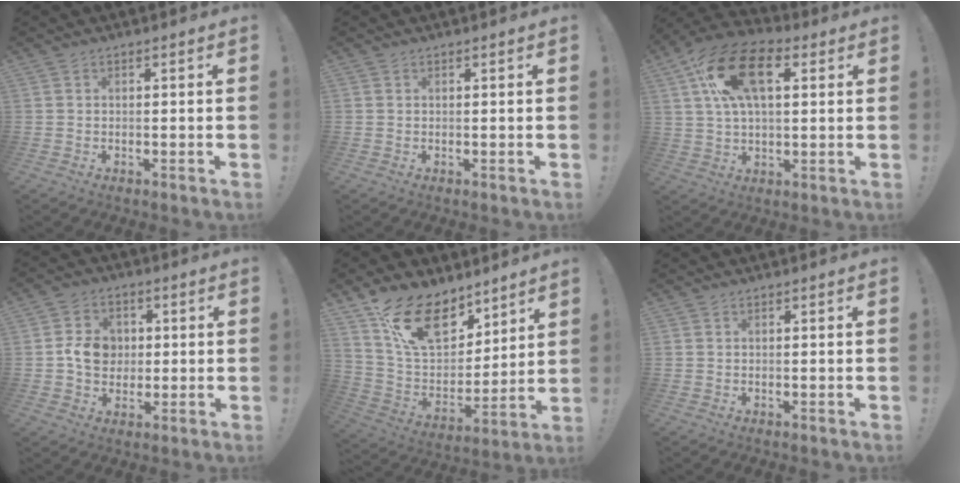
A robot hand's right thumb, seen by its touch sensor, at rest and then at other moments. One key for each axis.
{"total": 0.0}
{"total": 18.3, "fx": 5.9, "fy": 10.5, "fz": 13.8, "tx": -0.242, "ty": 0.008, "tz": 0.105}
{"total": 9.3, "fx": 0.6, "fy": 8.0, "fz": 4.6, "tx": -0.073, "ty": 0.013, "tz": 0.017}
{"total": 19.9, "fx": 12.1, "fy": 11.4, "fz": 10.9, "tx": -0.193, "ty": -0.065, "tz": 0.227}
{"total": 0.0}